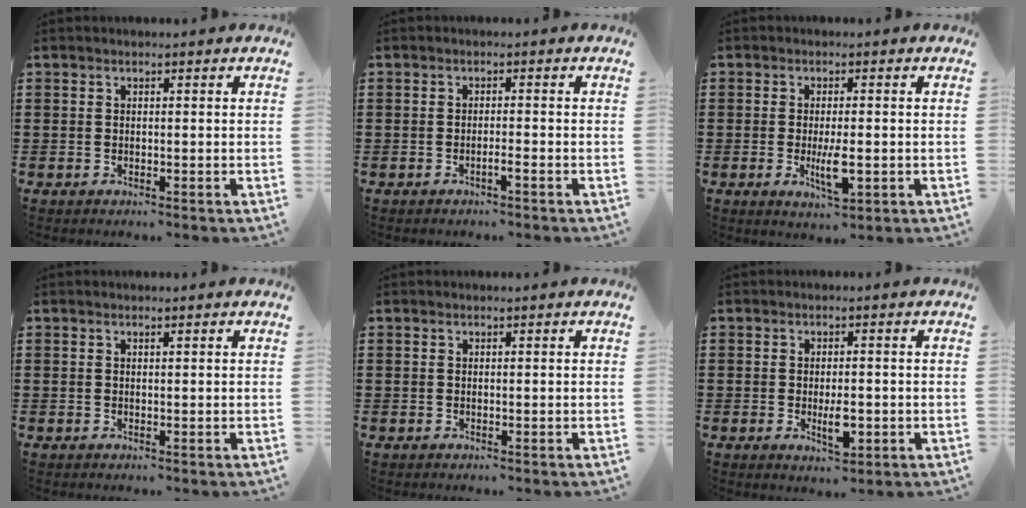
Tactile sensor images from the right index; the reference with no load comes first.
{"total": 1.4, "force": [-1.0, -0.2, 1.0], "torque": [-0.018, -0.007, -0.017]}
{"total": 5.1, "force": [-1.1, 1.4, 4.8], "torque": [-0.101, -0.012, -0.023]}
{"total": 0.0}
{"total": 0.0}
{"total": 4.0, "force": [-0.9, 1.6, 3.6], "torque": [-0.069, 0.001, -0.017]}